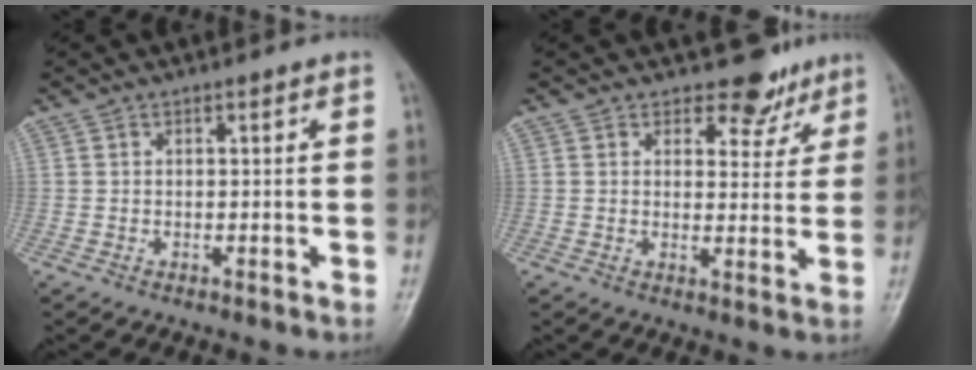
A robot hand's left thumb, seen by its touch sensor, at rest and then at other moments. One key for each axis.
{"total": 5.7, "fx": 4.5, "fy": 3.3, "fz": 1.2, "tx": 0.017, "ty": -0.032, "tz": 0.053}